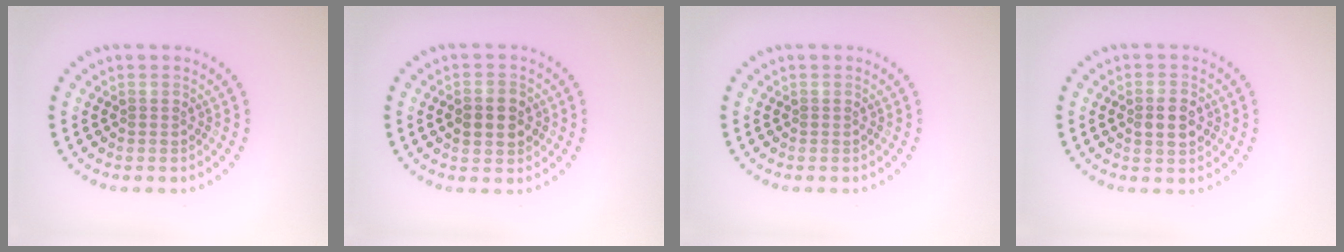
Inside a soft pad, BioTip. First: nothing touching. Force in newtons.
{"total": 2.5, "press": 2.5, "slide": 0.2}
{"total": 0.0}
{"total": 2.9, "press": 2.9, "slide": 0.1}